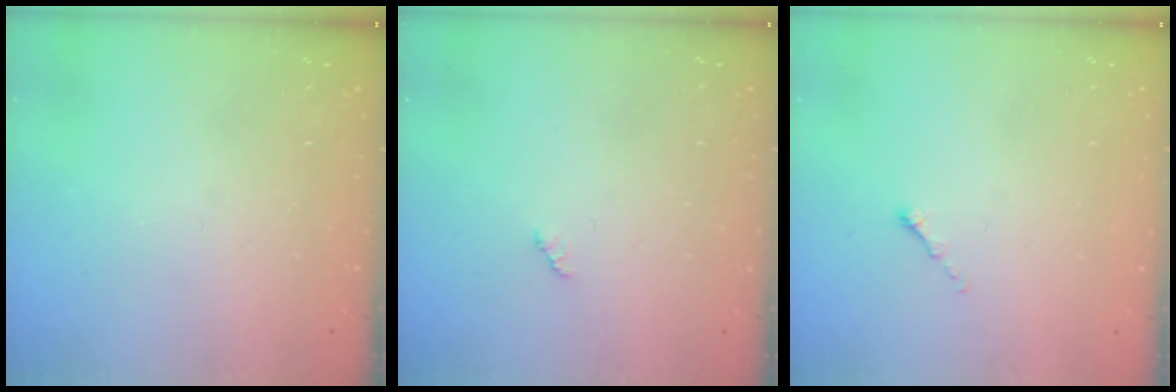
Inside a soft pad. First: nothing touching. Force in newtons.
{"total": 2.1, "press": 2.1, "slide": 0.3}
{"total": 0.0}